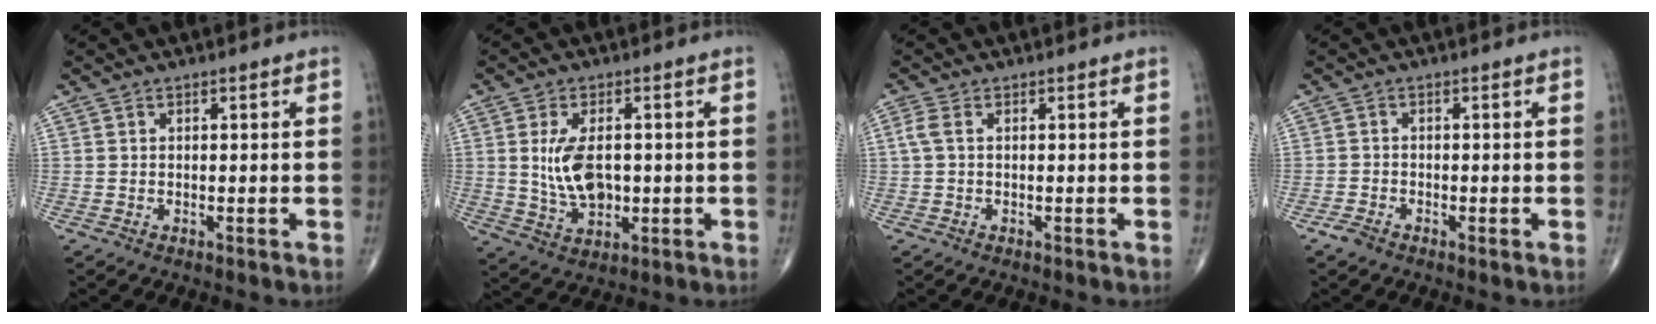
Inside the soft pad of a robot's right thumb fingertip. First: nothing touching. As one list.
[{"total": 8.6, "force": [0.5, 5.0, 7.0], "torque": [-0.122, -0.006, 0.018]}, {"total": 2.1, "force": [0.3, 1.1, 1.8], "torque": [-0.052, 0.007, 0.007]}, {"total": 1.9, "force": [-1.3, 0.9, 1.1], "torque": [-0.025, 0.001, -0.027]}]